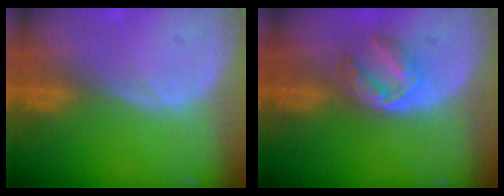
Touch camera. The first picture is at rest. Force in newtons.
{"total": 5.1, "press": 4.9, "slide": 1.4}